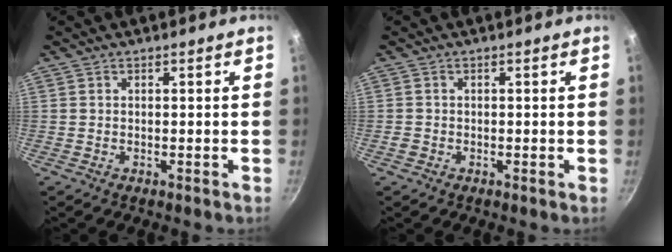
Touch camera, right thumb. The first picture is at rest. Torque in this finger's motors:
{"motor_torque": [-0.12, 0.24, 0.22, 0.28, 0.02]}